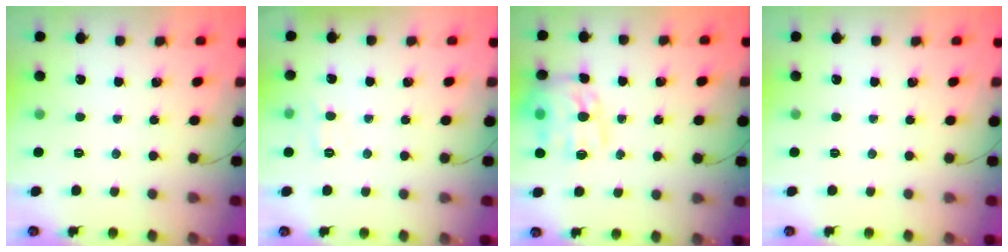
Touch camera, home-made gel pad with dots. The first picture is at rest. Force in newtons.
{"total": 6.4, "press": 6.2, "slide": 1.6}
{"total": 15.7, "press": 15.6, "slide": 1.7}
{"total": 0.0}